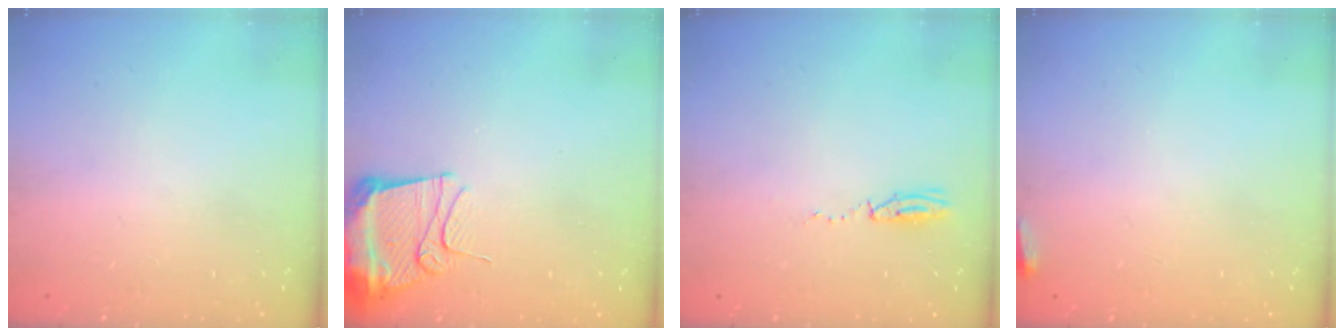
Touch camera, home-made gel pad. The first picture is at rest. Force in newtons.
{"total": 12.1, "press": 12.0, "slide": 1.4}
{"total": 3.5, "press": 2.8, "slide": 2.1}
{"total": 2.7, "press": 2.6, "slide": 0.9}